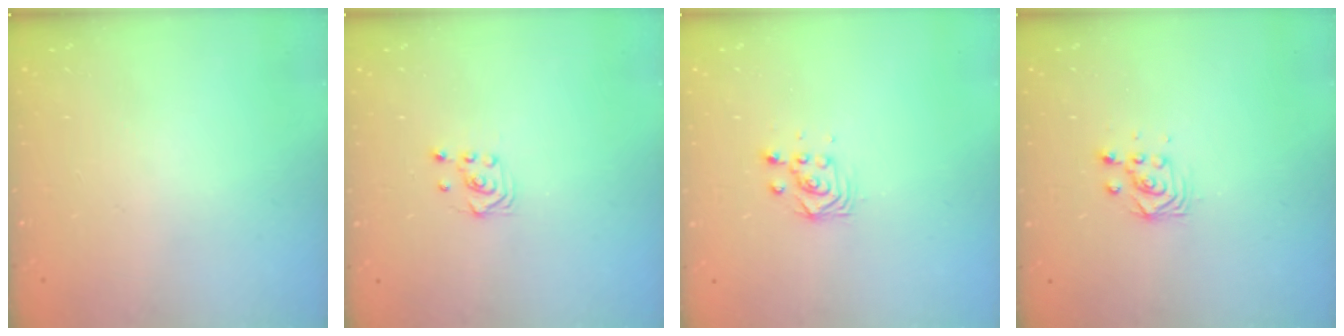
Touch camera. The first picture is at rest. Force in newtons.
{"total": 2.9, "press": 2.6, "slide": 1.4}
{"total": 2.9, "press": 2.9, "slide": 0.4}
{"total": 2.9, "press": 2.9, "slide": 0.4}